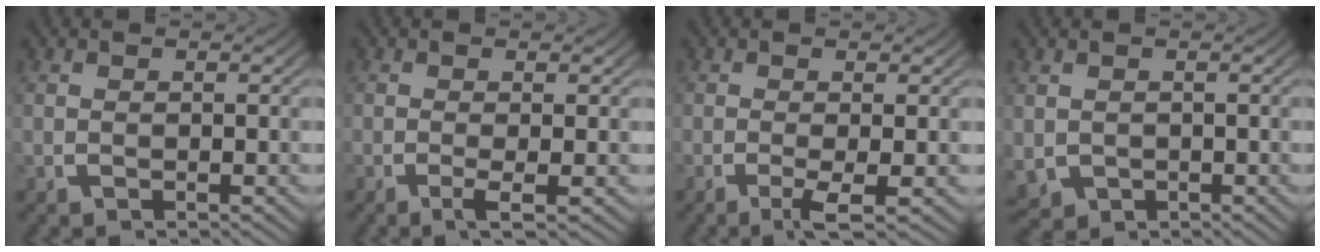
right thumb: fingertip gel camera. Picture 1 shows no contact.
{"total": 1.8, "force": [-0.5, 0.4, 1.7], "torque": [-0.037, -0.004, -0.012]}
{"total": 2.5, "force": [-0.8, 0.7, 2.2], "torque": [-0.045, -0.009, -0.015]}
{"total": 3.0, "force": [-0.7, 2.7, 1.2], "torque": [-0.037, -0.022, 0.005]}